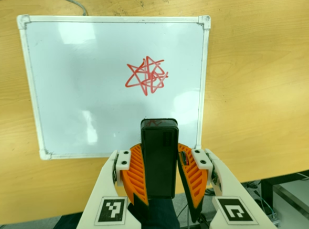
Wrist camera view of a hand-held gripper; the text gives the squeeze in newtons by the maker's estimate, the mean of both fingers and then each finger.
{"total": 9.8, "left": 8.1, "right": 11.5}